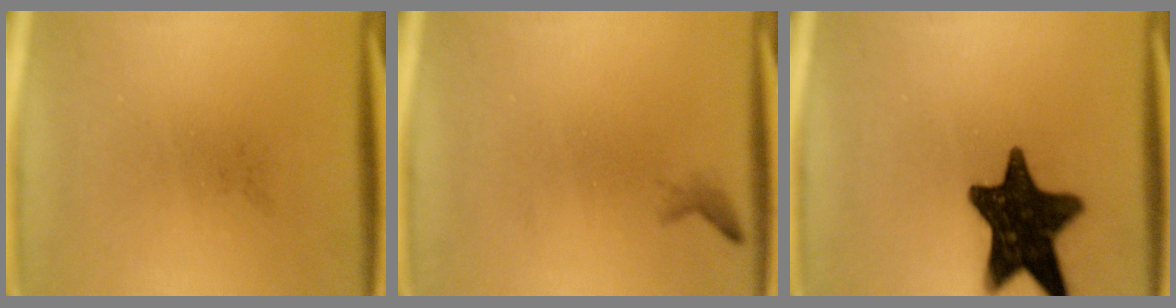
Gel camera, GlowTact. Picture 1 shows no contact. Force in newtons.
{"total": 0.7}
{"total": 16.0}